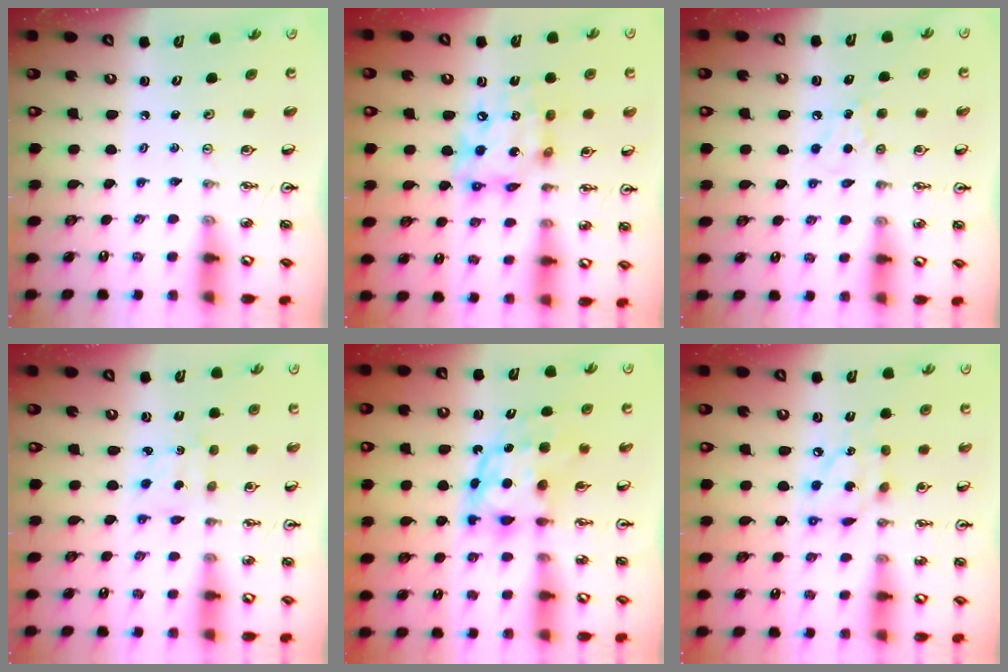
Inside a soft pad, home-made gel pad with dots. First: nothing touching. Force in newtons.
{"total": 14.0, "press": 14.0, "slide": 1.3}
{"total": 5.9, "press": 5.9, "slide": 0.8}
{"total": 2.3, "press": 2.3, "slide": 0.4}
{"total": 9.0, "press": 9.0, "slide": 1.0}
{"total": 10.6, "press": 10.6, "slide": 0.6}